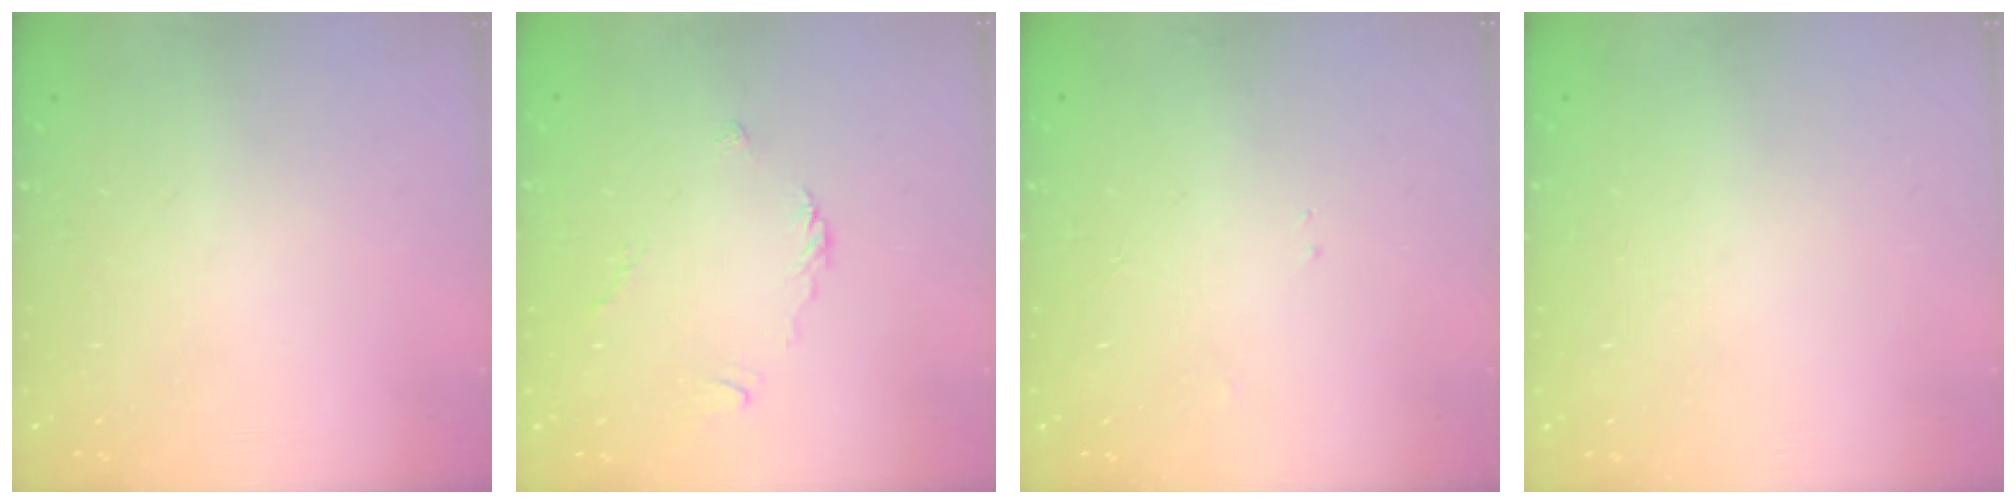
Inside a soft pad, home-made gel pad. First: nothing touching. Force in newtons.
{"total": 2.7, "press": 2.6, "slide": 0.6}
{"total": 2.3, "press": 2.3, "slide": 0.3}
{"total": 1.7, "press": 1.7, "slide": 0.1}